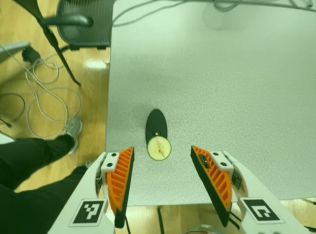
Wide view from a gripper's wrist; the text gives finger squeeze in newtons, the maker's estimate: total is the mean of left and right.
{"total": 0.6, "left": 0.5, "right": 0.6}